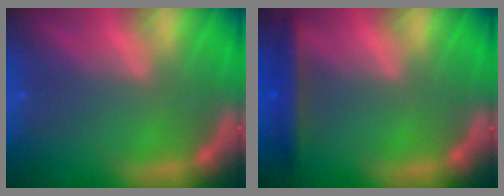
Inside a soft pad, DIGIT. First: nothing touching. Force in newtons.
{"total": 3.0}